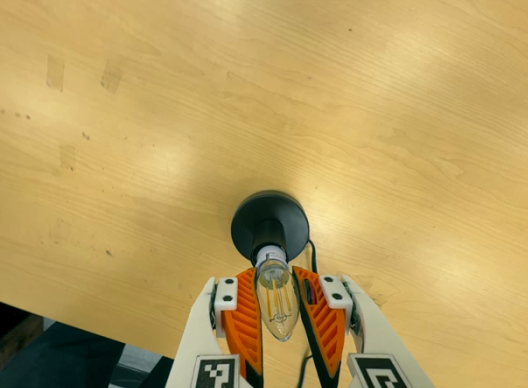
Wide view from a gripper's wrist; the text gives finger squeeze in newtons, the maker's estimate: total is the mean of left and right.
{"total": 11.8, "left": 11.5, "right": 12.1}